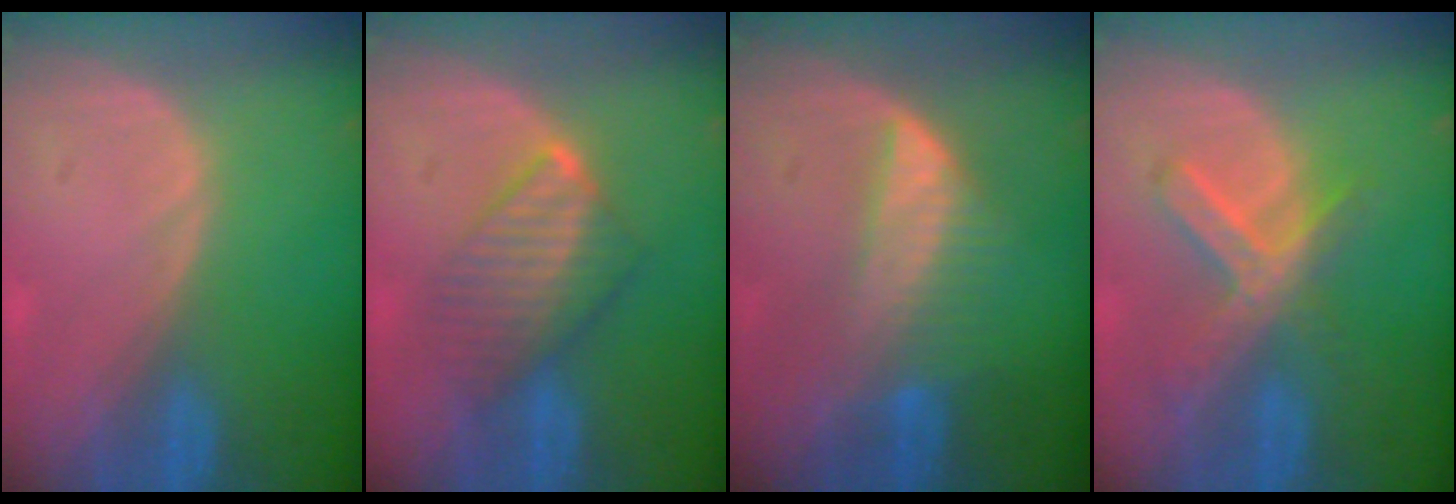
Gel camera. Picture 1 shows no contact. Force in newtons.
{"total": 6.4, "press": 6.4, "slide": 0.8}
{"total": 6.5, "press": 5.8, "slide": 2.9}
{"total": 7.3, "press": 6.3, "slide": 3.7}